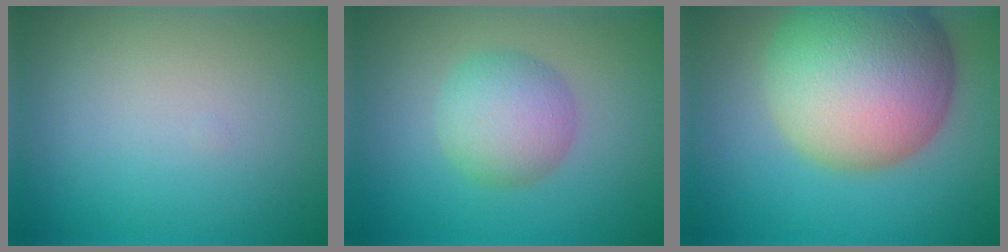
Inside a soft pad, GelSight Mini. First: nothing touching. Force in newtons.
{"total": 4.3, "press": 4.3, "slide": 0.1}
{"total": 14.3, "press": 14.3, "slide": 0.9}